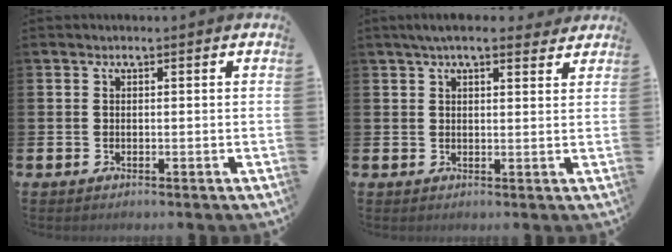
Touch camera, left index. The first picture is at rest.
{"total": 4.5, "force": [3.7, 1.1, 2.2], "torque": [-0.039, -0.009, 0.065]}